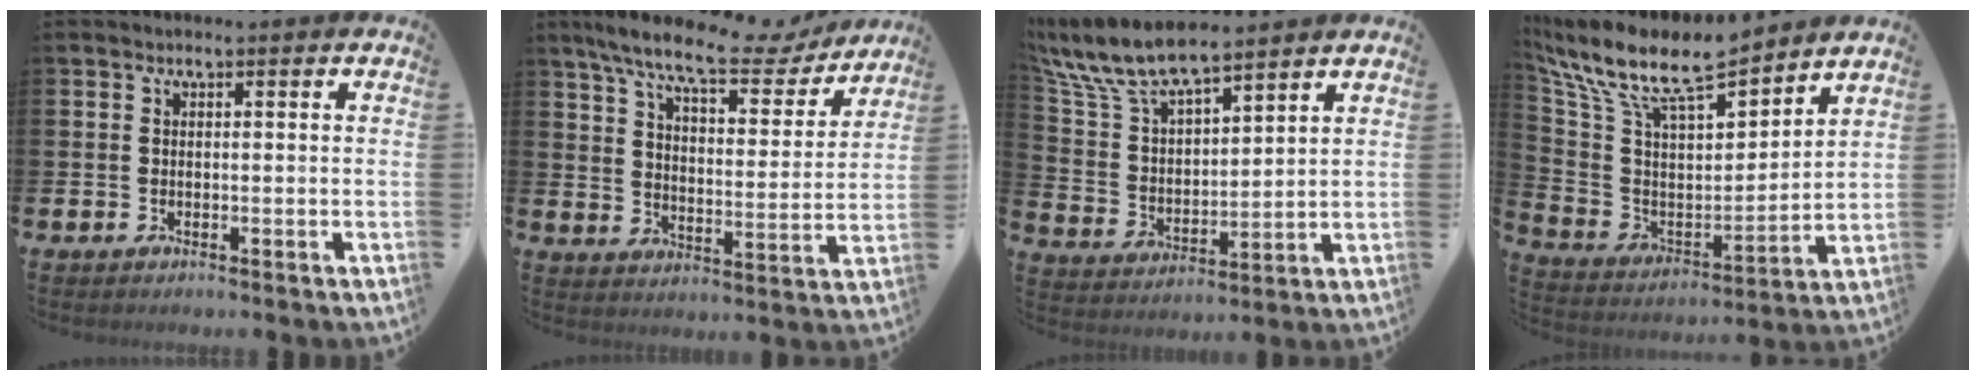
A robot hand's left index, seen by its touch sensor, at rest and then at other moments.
{"total": 10.2, "force": [8.7, 2.4, 4.7], "torque": [-0.108, -0.052, 0.146]}
{"total": 9.1, "force": [8.2, 2.0, 3.2], "torque": [-0.101, -0.041, 0.148]}
{"total": 11.1, "force": [9.6, 2.9, 4.6], "torque": [-0.134, -0.063, 0.165]}